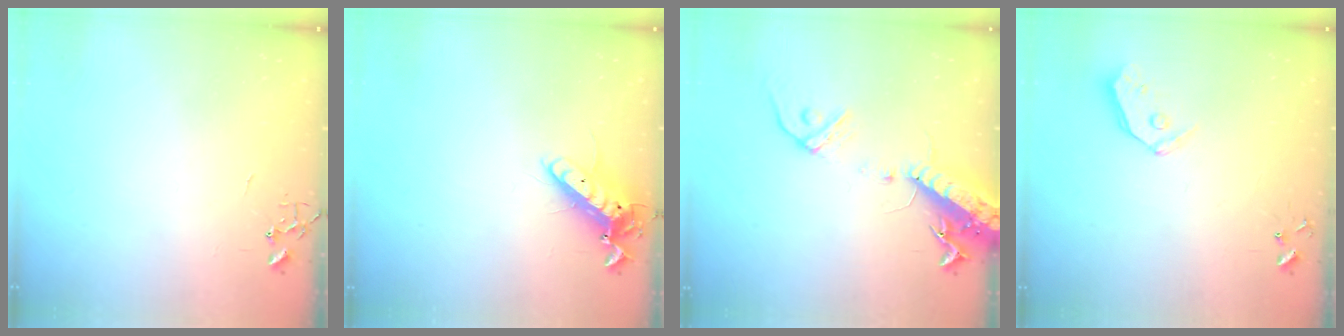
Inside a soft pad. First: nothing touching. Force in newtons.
{"total": 12.2, "press": 12.0, "slide": 2.3}
{"total": 16.2, "press": 15.8, "slide": 3.4}
{"total": 7.7, "press": 7.6, "slide": 0.9}